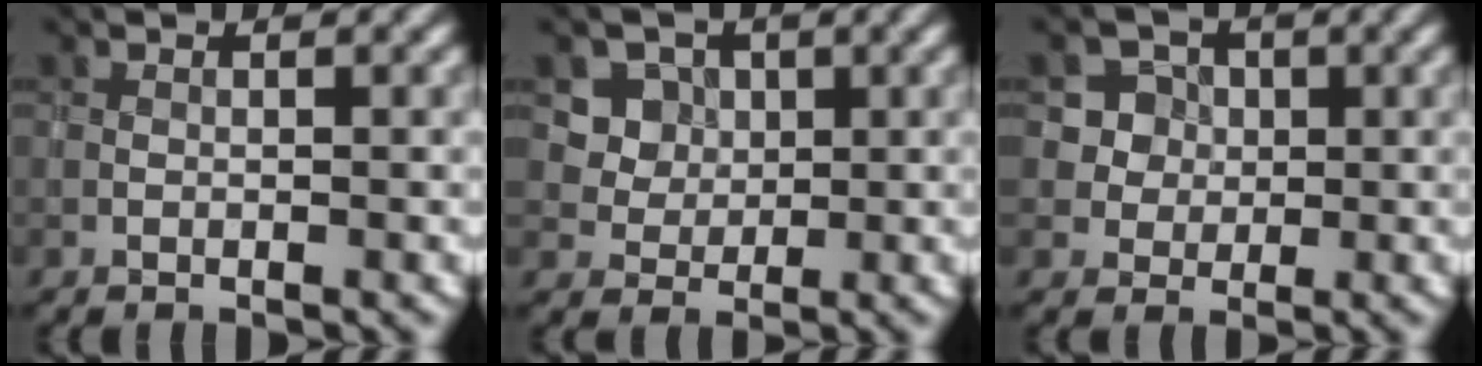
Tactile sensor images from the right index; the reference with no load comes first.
{"total": 4.5, "force": [1.9, 3.8, 1.5], "torque": [-0.031, -0.006, 0.040]}
{"total": 4.6, "force": [1.3, 4.3, 1.1], "torque": [-0.007, 0.017, 0.019]}